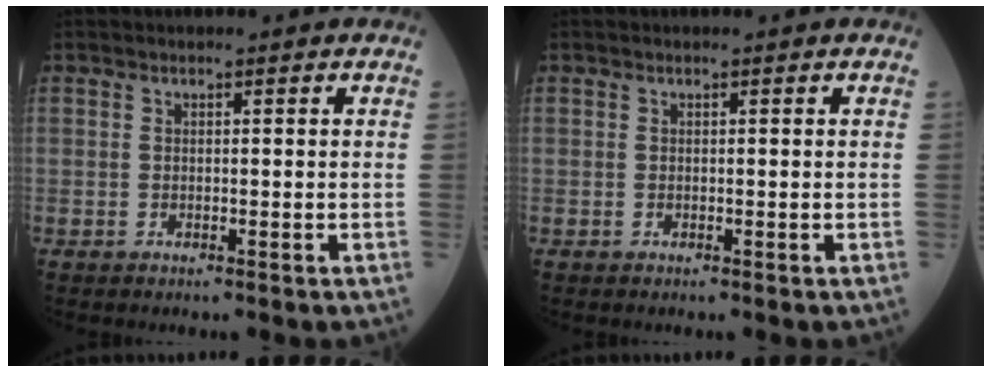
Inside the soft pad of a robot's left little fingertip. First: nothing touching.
{"total": 0.0}